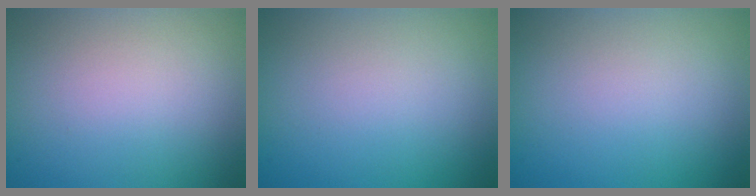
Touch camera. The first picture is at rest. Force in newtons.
{"total": 0.0}
{"total": 0.0}